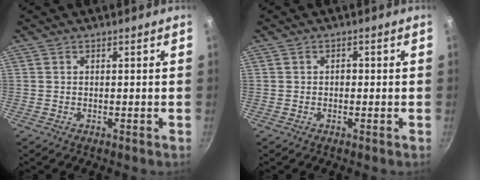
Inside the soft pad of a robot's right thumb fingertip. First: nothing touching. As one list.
[{"total": 1.1, "force": [-0.2, 0.9, 0.6], "torque": [-0.007, 0.006, -0.005]}]